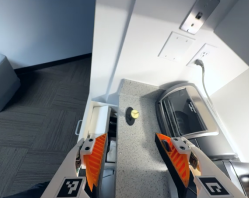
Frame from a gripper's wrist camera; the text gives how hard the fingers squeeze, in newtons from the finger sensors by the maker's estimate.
{"total": 0.0}